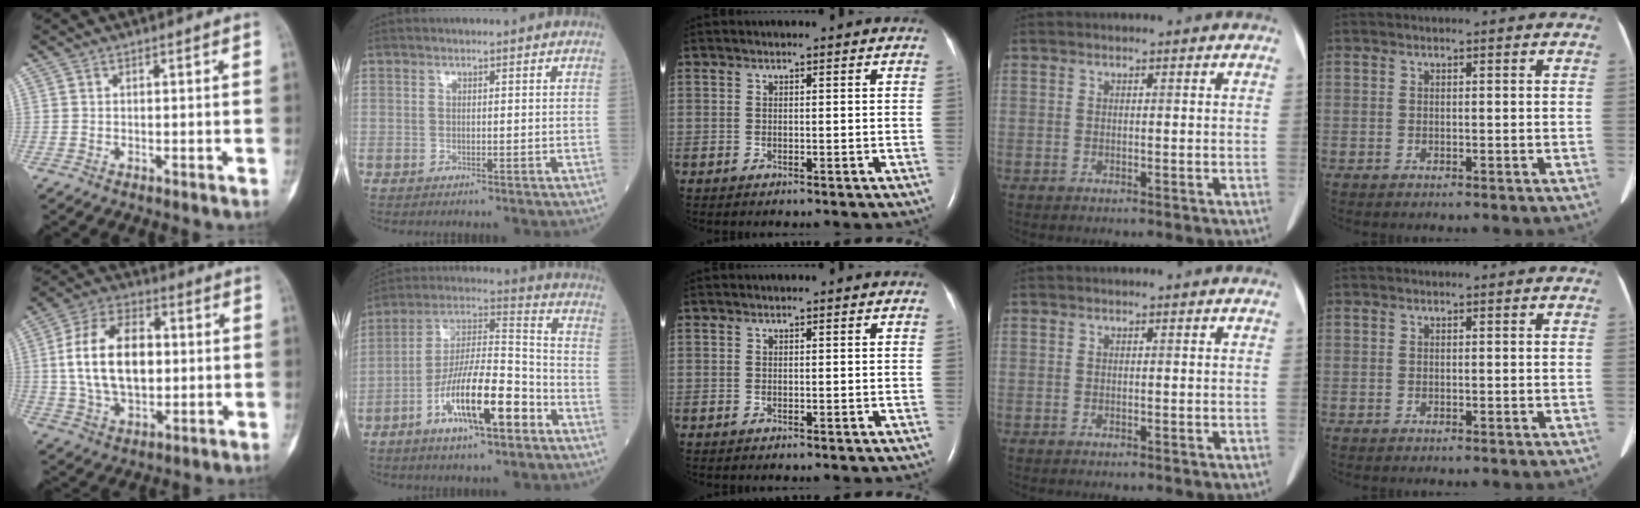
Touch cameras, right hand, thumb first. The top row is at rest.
{"thumb": {"total": 16.5, "force": [1.4, 10.1, 13.0], "torque": [-0.217, 0.008, 0.024]}, "index": {"total": 15.6, "force": [-7.1, 3.4, 13.5], "torque": [-0.246, 0.003, -0.125]}}